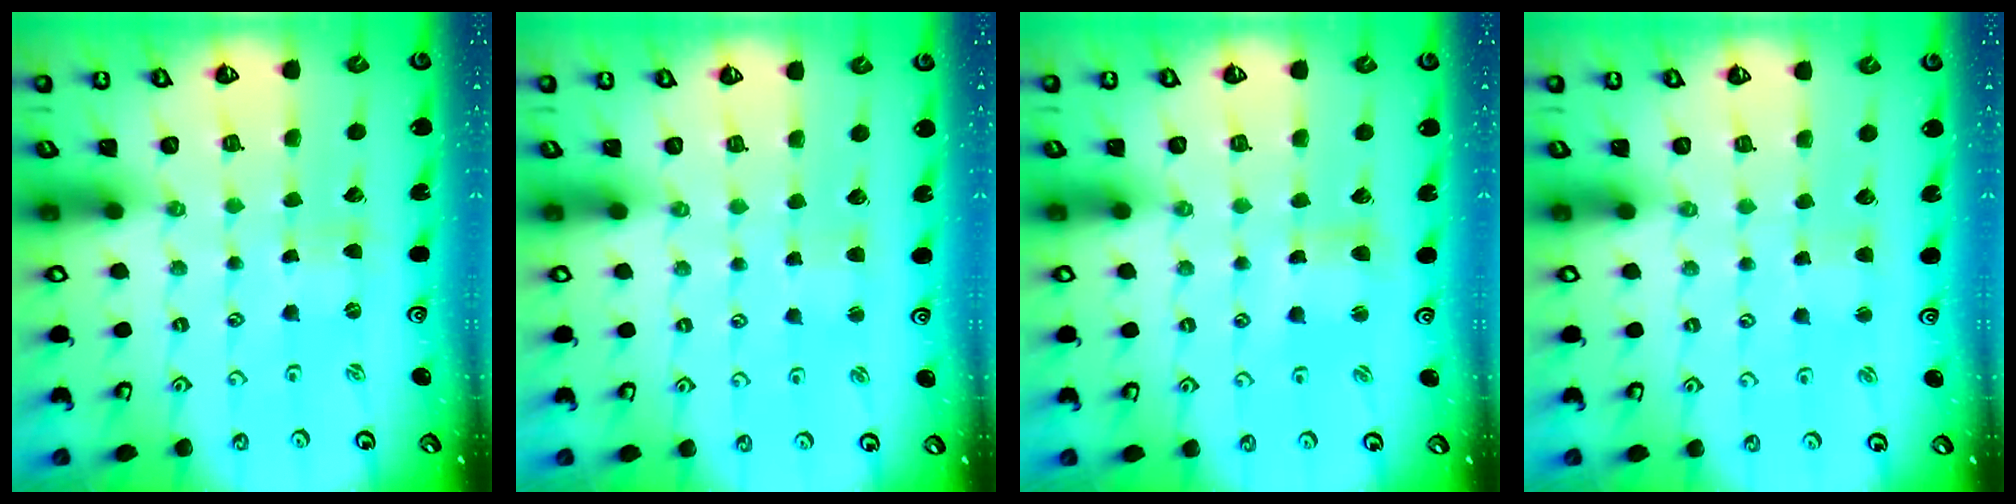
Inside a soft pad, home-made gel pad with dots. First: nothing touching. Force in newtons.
{"total": 2.2, "press": 2.2, "slide": 0.2}
{"total": 3.8, "press": 3.8, "slide": 0.5}
{"total": 3.3, "press": 3.3, "slide": 0.3}